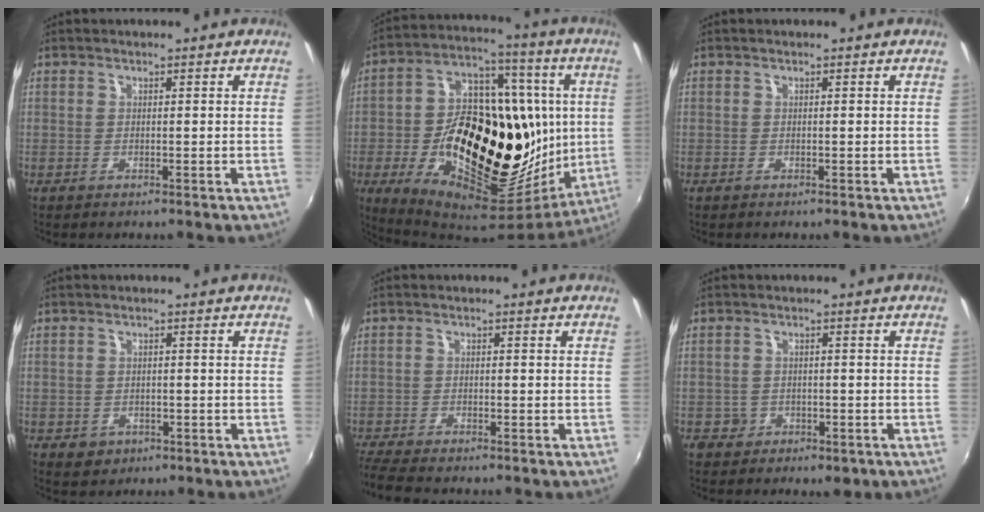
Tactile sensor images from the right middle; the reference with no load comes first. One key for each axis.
{"total": 34.0, "fx": -2.4, "fy": 19.0, "fz": 28.1, "tx": -0.462, "ty": 0.019, "tz": -0.011}
{"total": 0.0}
{"total": 3.3, "fx": -1.3, "fy": 2.7, "fz": 1.4, "tx": -0.033, "ty": -0.001, "tz": -0.010}
{"total": 6.6, "fx": -5.8, "fy": 1.2, "fz": 2.9, "tx": -0.081, "ty": -0.028, "tz": -0.103}
{"total": 4.3, "fx": -1.6, "fy": 3.8, "fz": 1.4, "tx": -0.034, "ty": -0.001, "tz": -0.020}